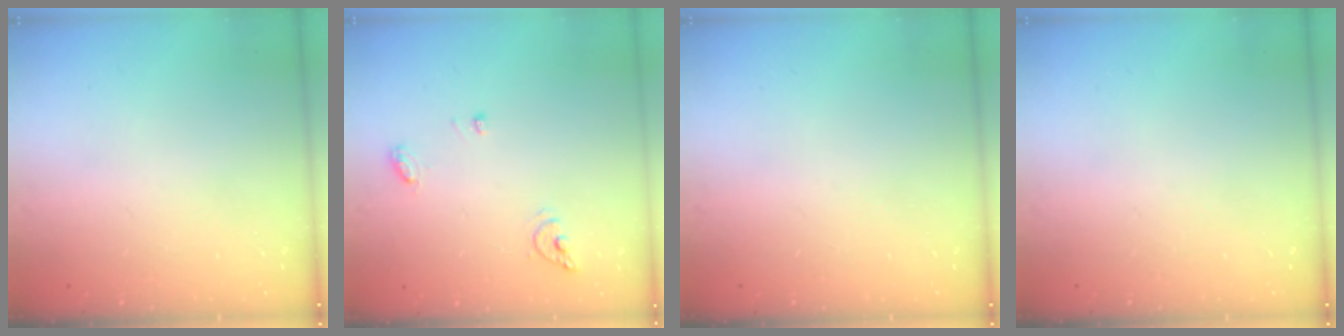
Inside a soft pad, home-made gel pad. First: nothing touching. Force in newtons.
{"total": 6.1, "press": 6.1, "slide": 0.6}
{"total": 0.0}
{"total": 0.0}